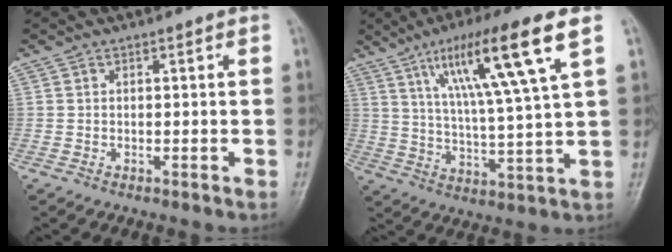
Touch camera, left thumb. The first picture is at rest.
{"total": 17.1, "force": [7.9, 1.4, 15.1], "torque": [-0.263, -0.018, 0.135]}